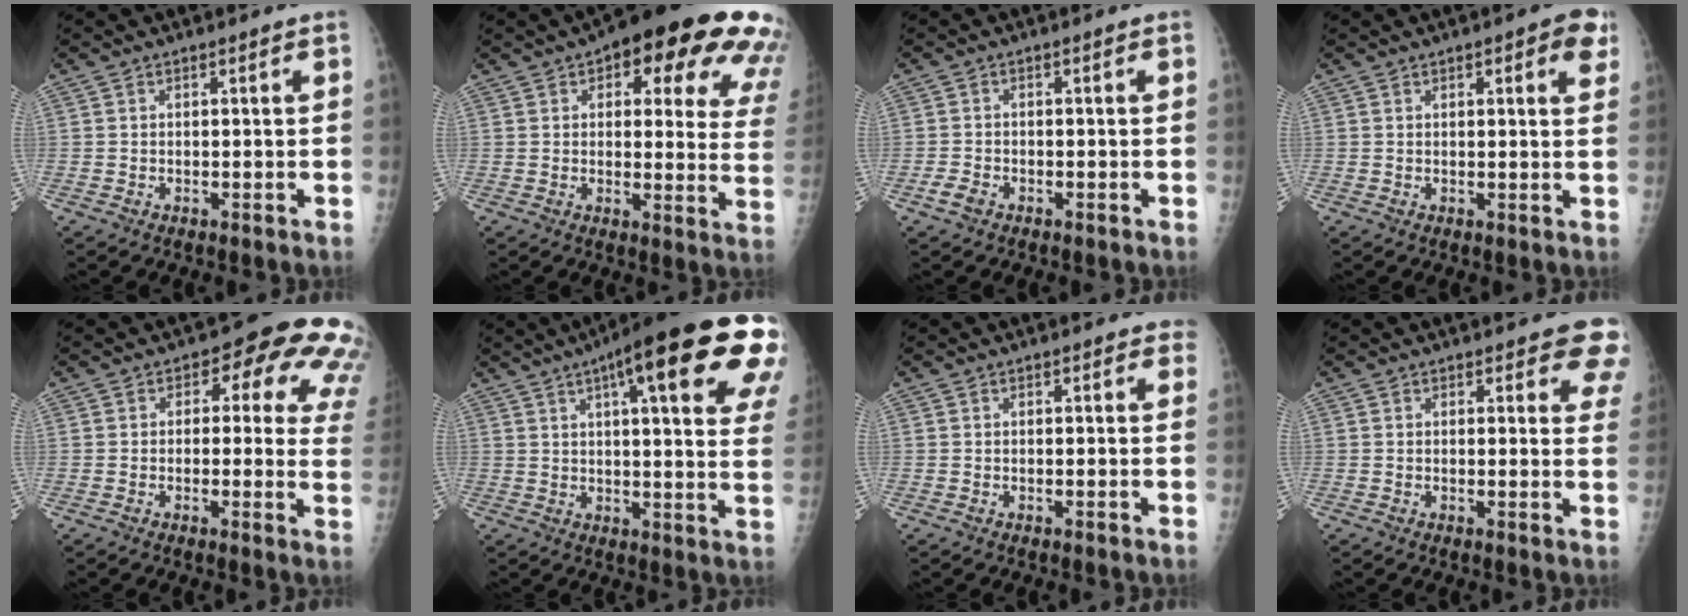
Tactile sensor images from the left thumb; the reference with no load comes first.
{"total": 24.4, "force": [12.9, 9.5, 18.4], "torque": [-0.180, -0.015, 0.142]}
{"total": 2.2, "force": [-1.4, 1.3, 1.0], "torque": [-0.022, 0.004, -0.026]}
{"total": 5.8, "force": [2.8, 2.0, 4.6], "torque": [-0.036, -0.006, 0.026]}
{"total": 14.8, "force": [5.9, 8.1, 10.9], "torque": [-0.063, -0.012, 0.044]}
{"total": 27.5, "force": [13.8, 6.3, 23.0], "torque": [-0.246, 0.000, 0.176]}
{"total": 1.9, "force": [1.2, 1.2, 0.9], "torque": [0.019, 0.000, 0.005]}
{"total": 7.0, "force": [5.6, 2.9, 3.1], "torque": [0.011, -0.025, 0.043]}